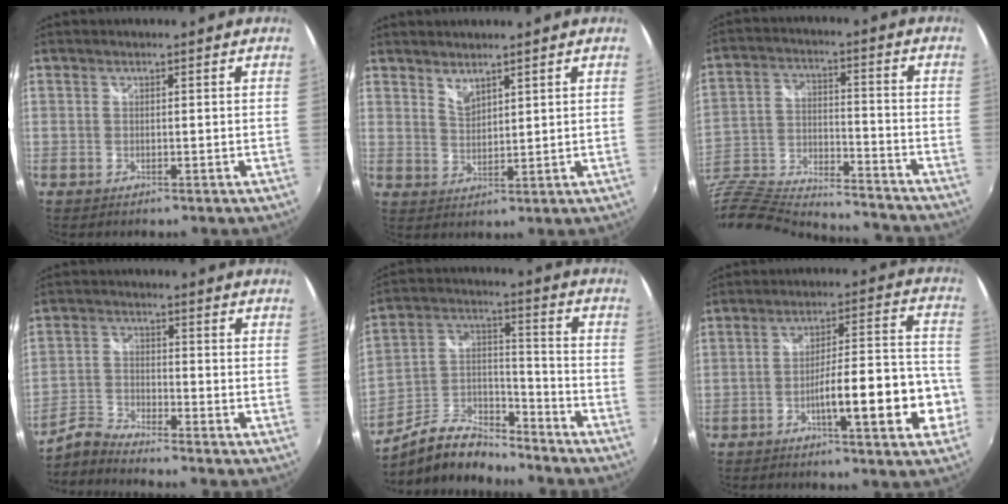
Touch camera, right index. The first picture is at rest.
{"total": 3.2, "force": [2.8, 1.0, 1.2], "torque": [-0.019, -0.003, 0.049]}
{"total": 25.0, "force": [-19.9, 8.8, 12.2], "torque": [-0.276, -0.021, -0.323]}
{"total": 4.6, "force": [-4.5, 0.2, 0.8], "torque": [-0.023, 0.003, -0.100]}
{"total": 12.9, "force": [-10.2, 5.3, 6.0], "torque": [-0.128, 0.021, -0.182]}
{"total": 13.9, "force": [-5.4, 2.2, 12.6], "torque": [-0.191, 0.009, -0.076]}